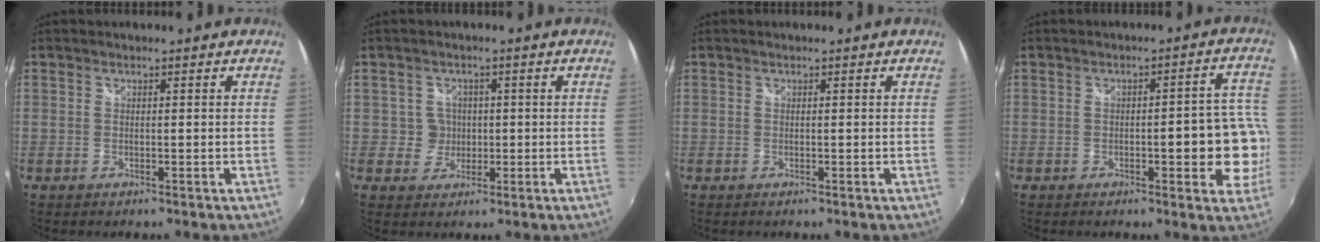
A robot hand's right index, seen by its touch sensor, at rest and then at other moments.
{"total": 3.6, "force": [-0.1, 3.6, 0.0], "torque": [0.001, 0.012, 0.001]}
{"total": 0.0}
{"total": 9.0, "force": [-2.0, 2.4, 8.4], "torque": [-0.111, 0.006, -0.016]}